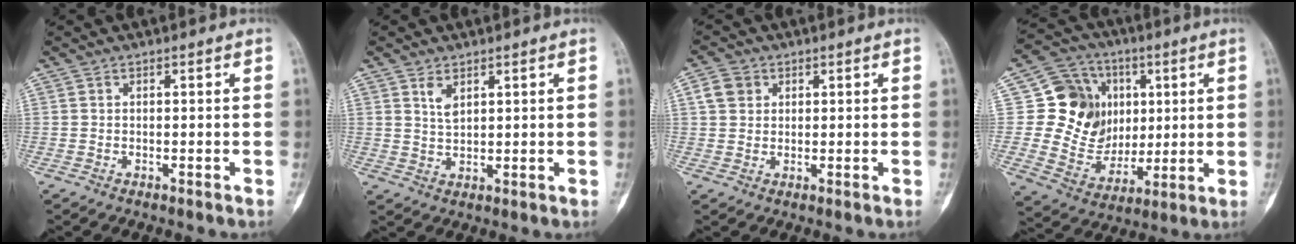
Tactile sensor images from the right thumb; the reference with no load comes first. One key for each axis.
{"total": 2.9, "fx": 1.7, "fy": 1.5, "fz": 1.8, "tx": -0.028, "ty": -0.009, "tz": 0.037}
{"total": 3.9, "fx": 1.3, "fy": 3.3, "fz": 1.6, "tx": -0.016, "ty": 0.001, "tz": 0.025}
{"total": 17.1, "fx": 3.1, "fy": 14.7, "fz": 8.2, "tx": -0.090, "ty": 0.000, "tz": 0.065}